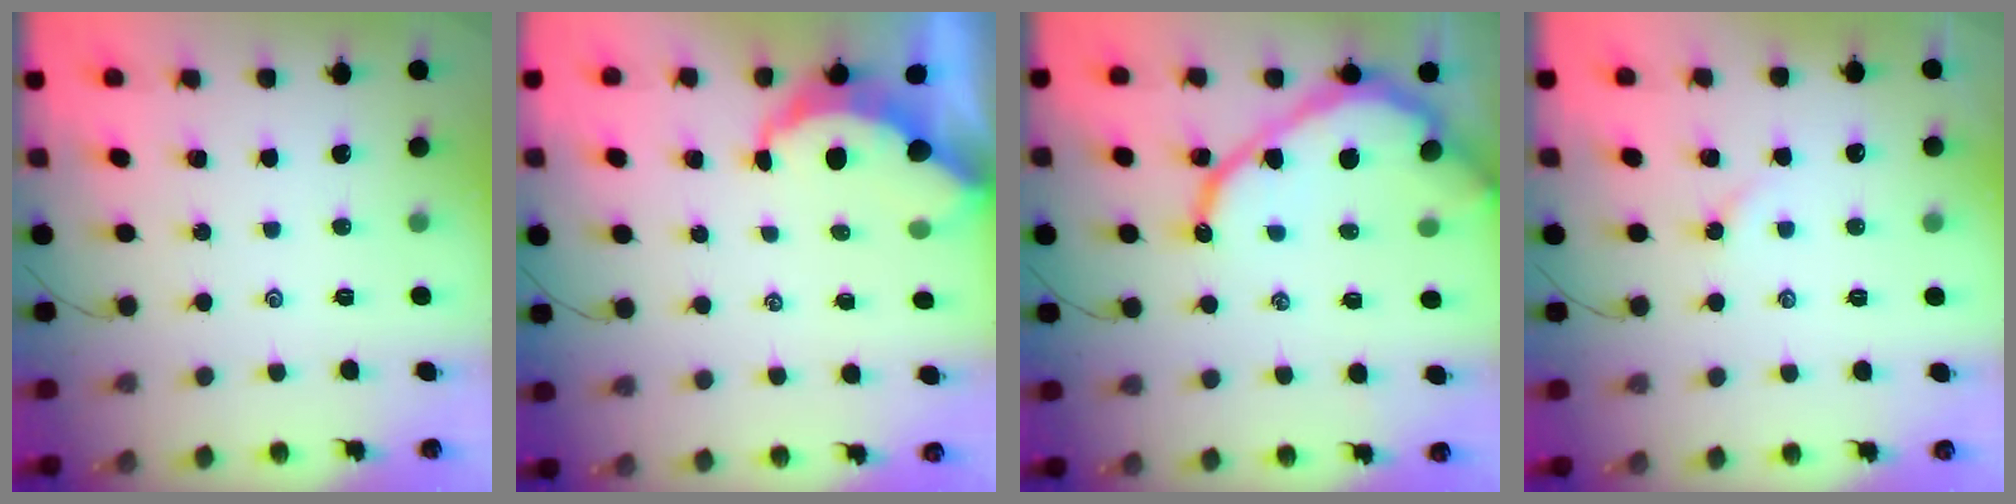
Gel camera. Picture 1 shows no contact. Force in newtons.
{"total": 5.2, "press": 5.2, "slide": 0.6}
{"total": 12.7, "press": 12.6, "slide": 1.4}
{"total": 2.1, "press": 2.1, "slide": 0.4}